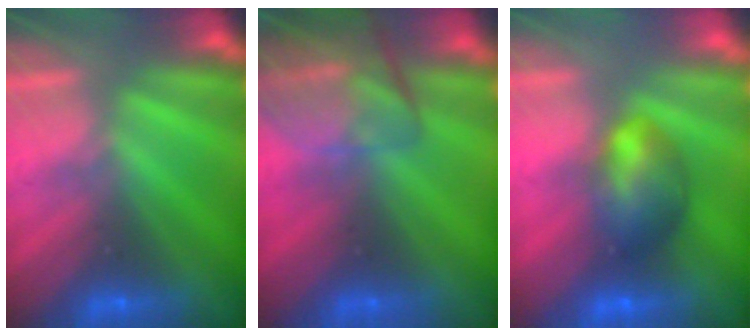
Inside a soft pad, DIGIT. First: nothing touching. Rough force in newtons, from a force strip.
{"total": 8.7}
{"total": 7.8}